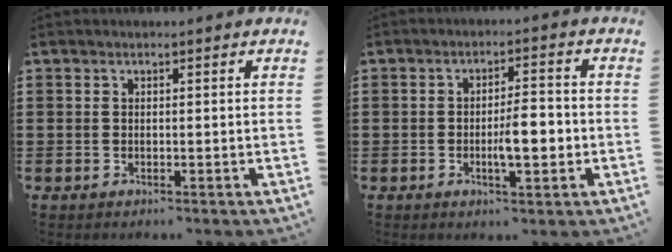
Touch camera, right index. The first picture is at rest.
{"total": 5.8, "force": [-1.1, 1.8, 5.4], "torque": [-0.081, 0.004, -0.020]}